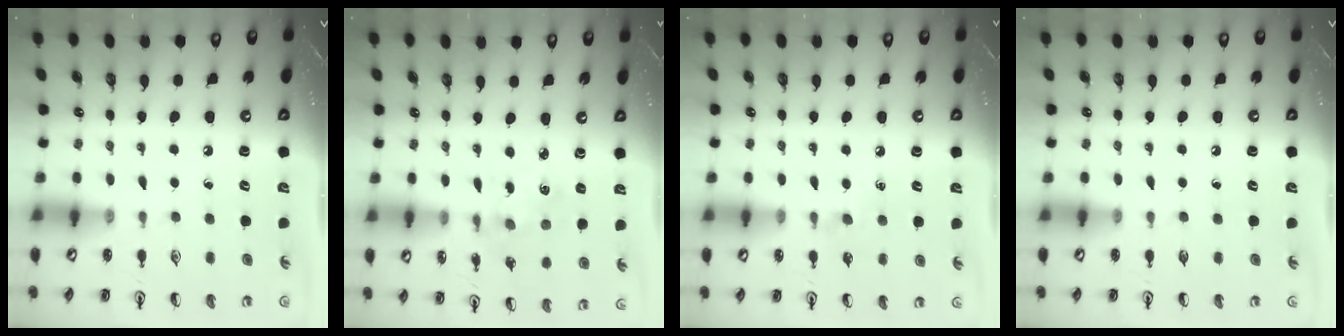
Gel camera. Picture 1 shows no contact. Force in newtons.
{"total": 1.9, "press": 1.9, "slide": 0.3}
{"total": 5.3, "press": 5.2, "slide": 0.6}
{"total": 0.0}